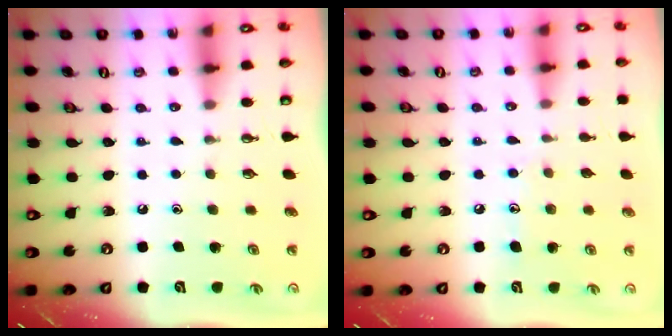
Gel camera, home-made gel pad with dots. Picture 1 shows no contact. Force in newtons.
{"total": 6.5, "press": 6.5, "slide": 0.6}